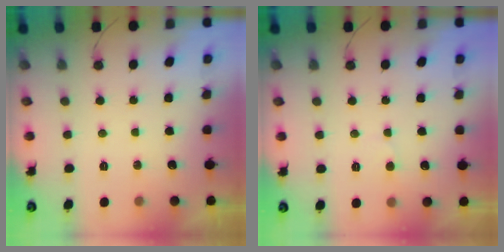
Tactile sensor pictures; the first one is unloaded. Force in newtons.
{"total": 4.6, "press": 4.6, "slide": 0.4}